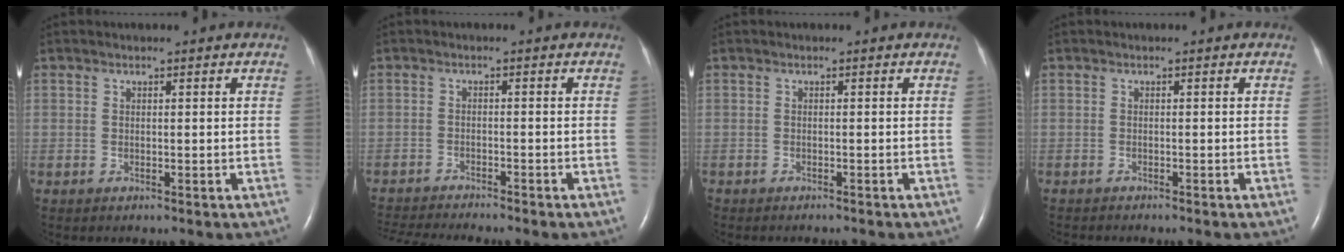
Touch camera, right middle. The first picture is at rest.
{"total": 8.2, "force": [-7.6, -0.5, 3.0], "torque": [-0.040, -0.014, -0.119]}
{"total": 2.5, "force": [-2.4, 0.4, 0.8], "torque": [-0.013, -0.004, -0.029]}
{"total": 2.8, "force": [-2.5, 0.2, 1.2], "torque": [-0.016, -0.002, -0.027]}